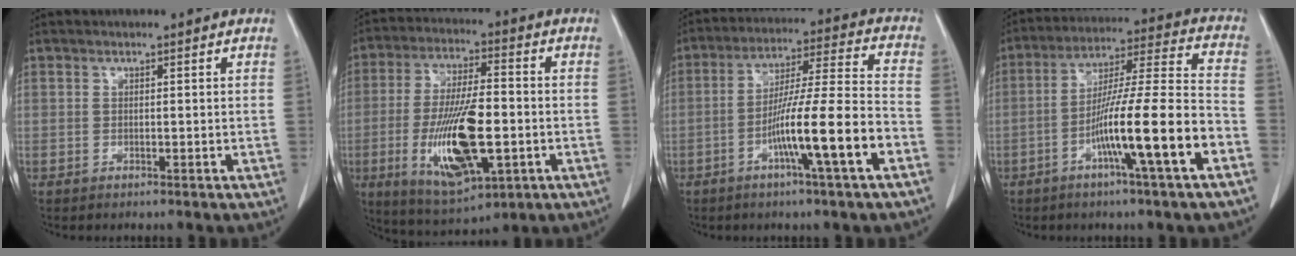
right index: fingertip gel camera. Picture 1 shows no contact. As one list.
[{"total": 16.3, "force": [-3.9, 4.8, 15.1], "torque": [-0.292, -0.011, -0.058]}, {"total": 13.8, "force": [-5.6, -0.6, 12.6], "torque": [-0.217, 0.004, -0.098]}, {"total": 15.7, "force": [-6.4, -0.5, 14.3], "torque": [-0.244, 0.004, -0.111]}]